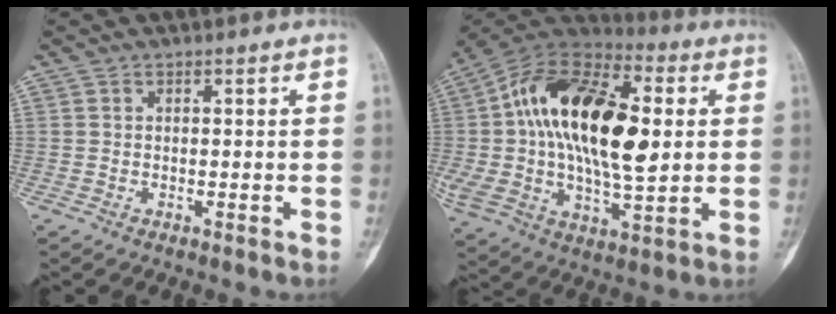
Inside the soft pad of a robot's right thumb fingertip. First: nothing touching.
{"total": 27.8, "force": [3.6, 14.2, 23.6], "torque": [-0.428, 0.010, 0.052]}